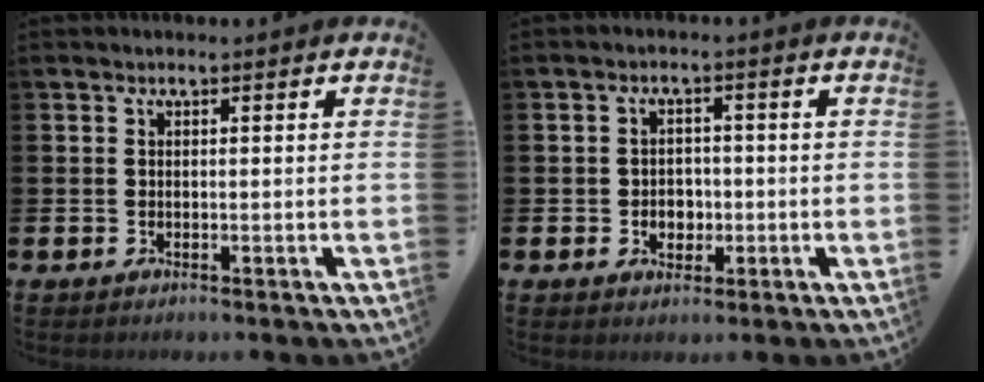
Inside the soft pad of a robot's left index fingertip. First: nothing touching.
{"total": 2.7, "force": [-0.6, 2.4, 1.2], "torque": [-0.021, 0.004, -0.017]}